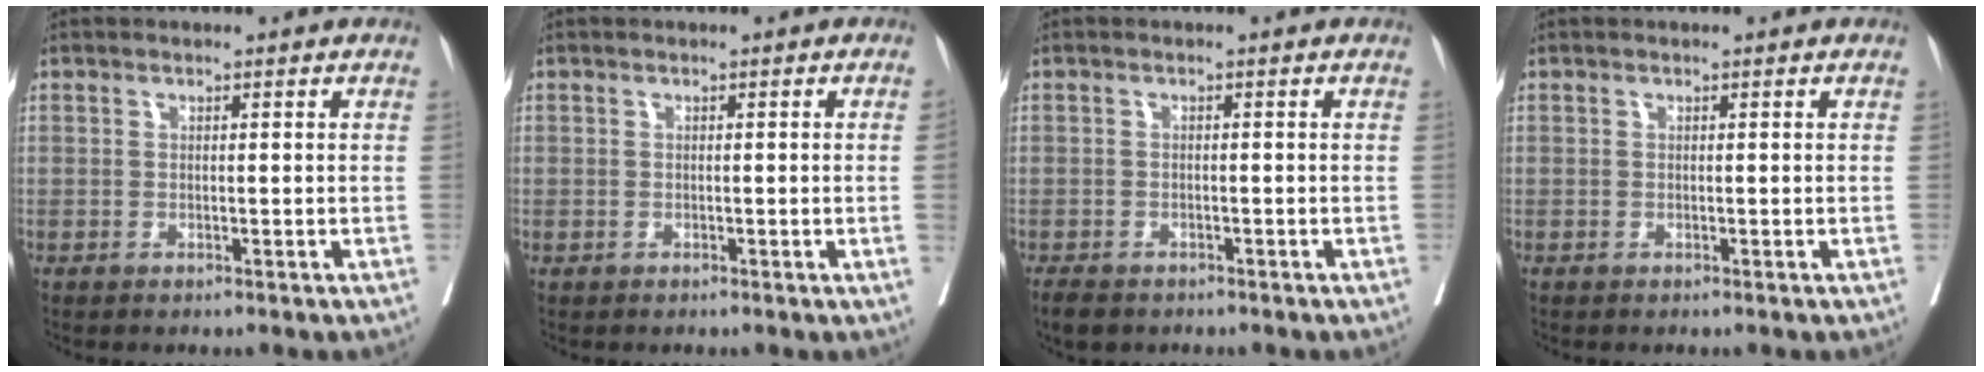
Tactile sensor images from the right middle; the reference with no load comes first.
{"total": 0.8, "force": [0.0, -0.6, 0.5], "torque": [-0.006, 0.000, 0.000]}
{"total": 3.9, "force": [-3.1, 1.8, 1.5], "torque": [-0.023, -0.005, -0.044]}
{"total": 0.0}